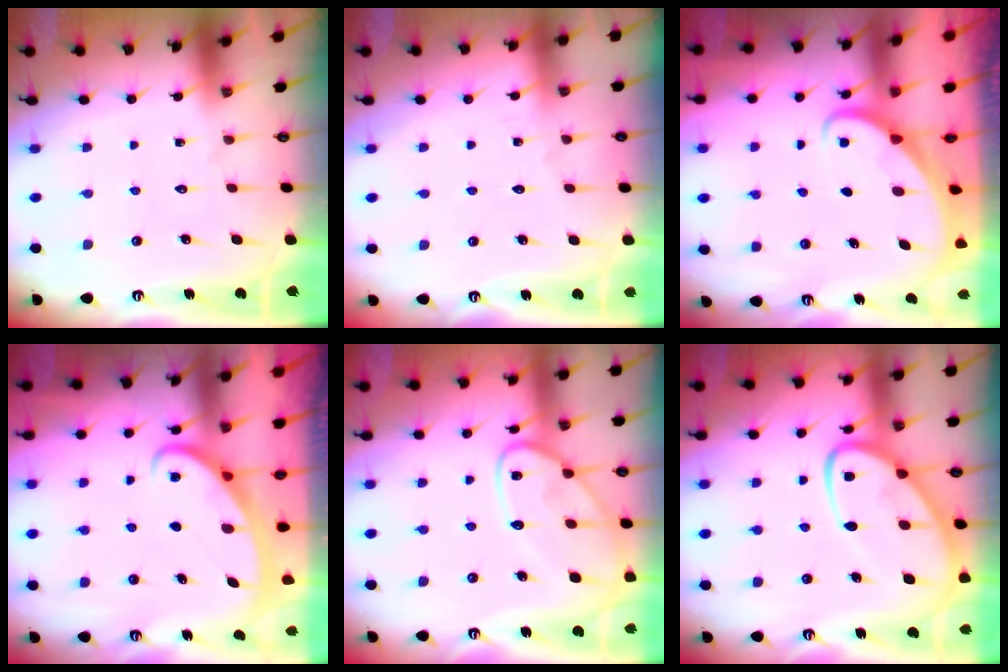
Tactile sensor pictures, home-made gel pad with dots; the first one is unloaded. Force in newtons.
{"total": 2.7, "press": 2.7, "slide": 0.3}
{"total": 1.8, "press": 1.8, "slide": 0.2}
{"total": 2.7, "press": 2.7, "slide": 0.4}
{"total": 14.0, "press": 14.0, "slide": 1.0}
{"total": 12.6, "press": 12.6, "slide": 1.1}